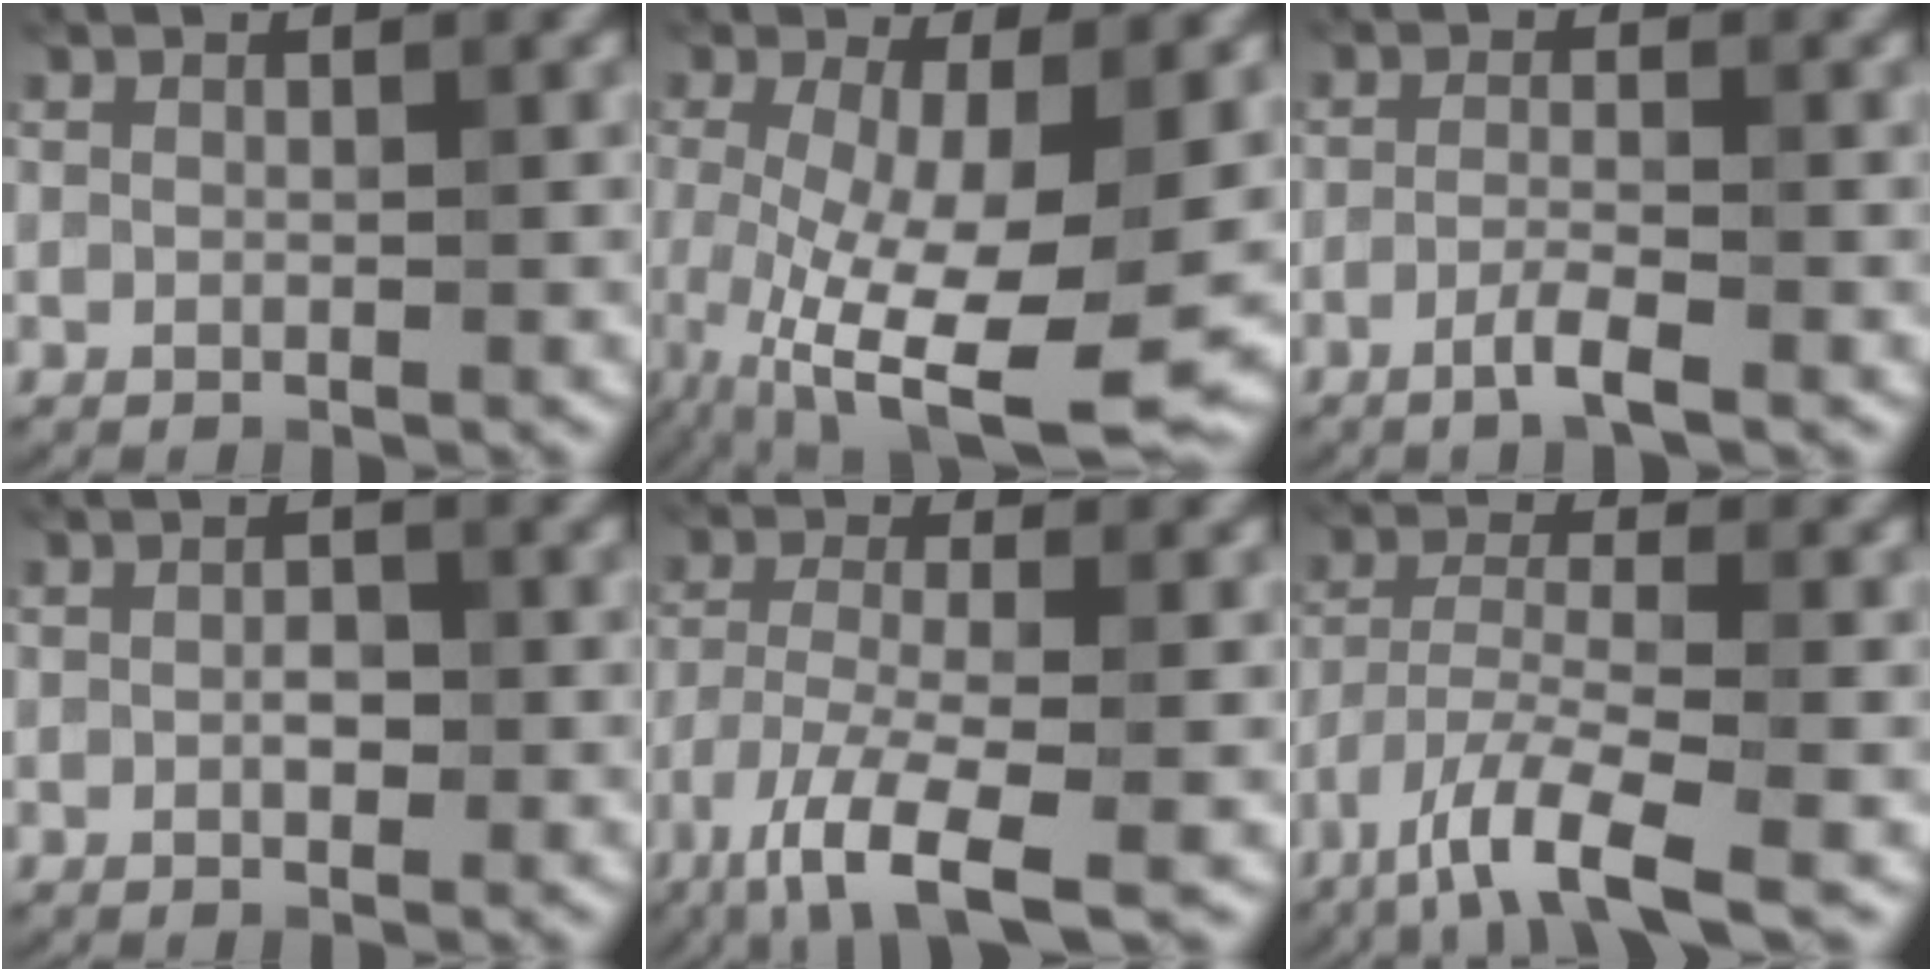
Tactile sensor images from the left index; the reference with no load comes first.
{"total": 12.4, "force": [-3.0, 3.9, 11.4], "torque": [-0.197, -0.029, -0.044]}
{"total": 2.2, "force": [-1.2, 0.3, 1.8], "torque": [-0.031, 0.006, -0.031]}
{"total": 1.4, "force": [-0.2, 0.8, 1.1], "torque": [-0.018, 0.000, -0.003]}
{"total": 7.2, "force": [-4.4, 1.7, 5.4], "torque": [-0.103, -0.009, -0.091]}
{"total": 6.6, "force": [-4.3, 1.3, 4.7], "torque": [-0.084, -0.003, -0.089]}